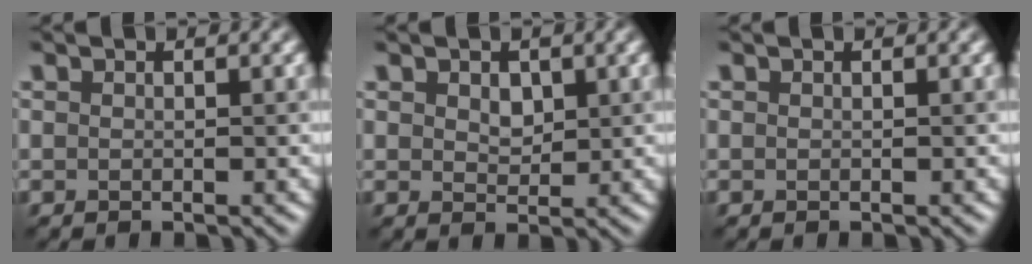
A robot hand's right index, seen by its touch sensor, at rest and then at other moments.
{"total": 1.7, "force": [0.6, 1.2, 1.0], "torque": [-0.019, -0.003, 0.013]}
{"total": 0.0}